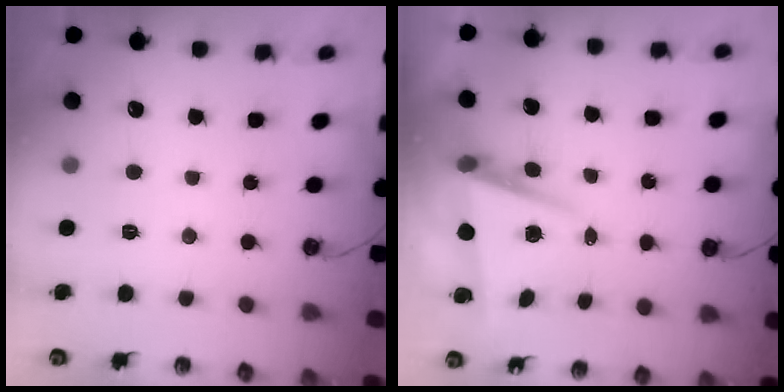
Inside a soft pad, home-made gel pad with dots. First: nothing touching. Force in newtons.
{"total": 7.5, "press": 7.2, "slide": 2.2}